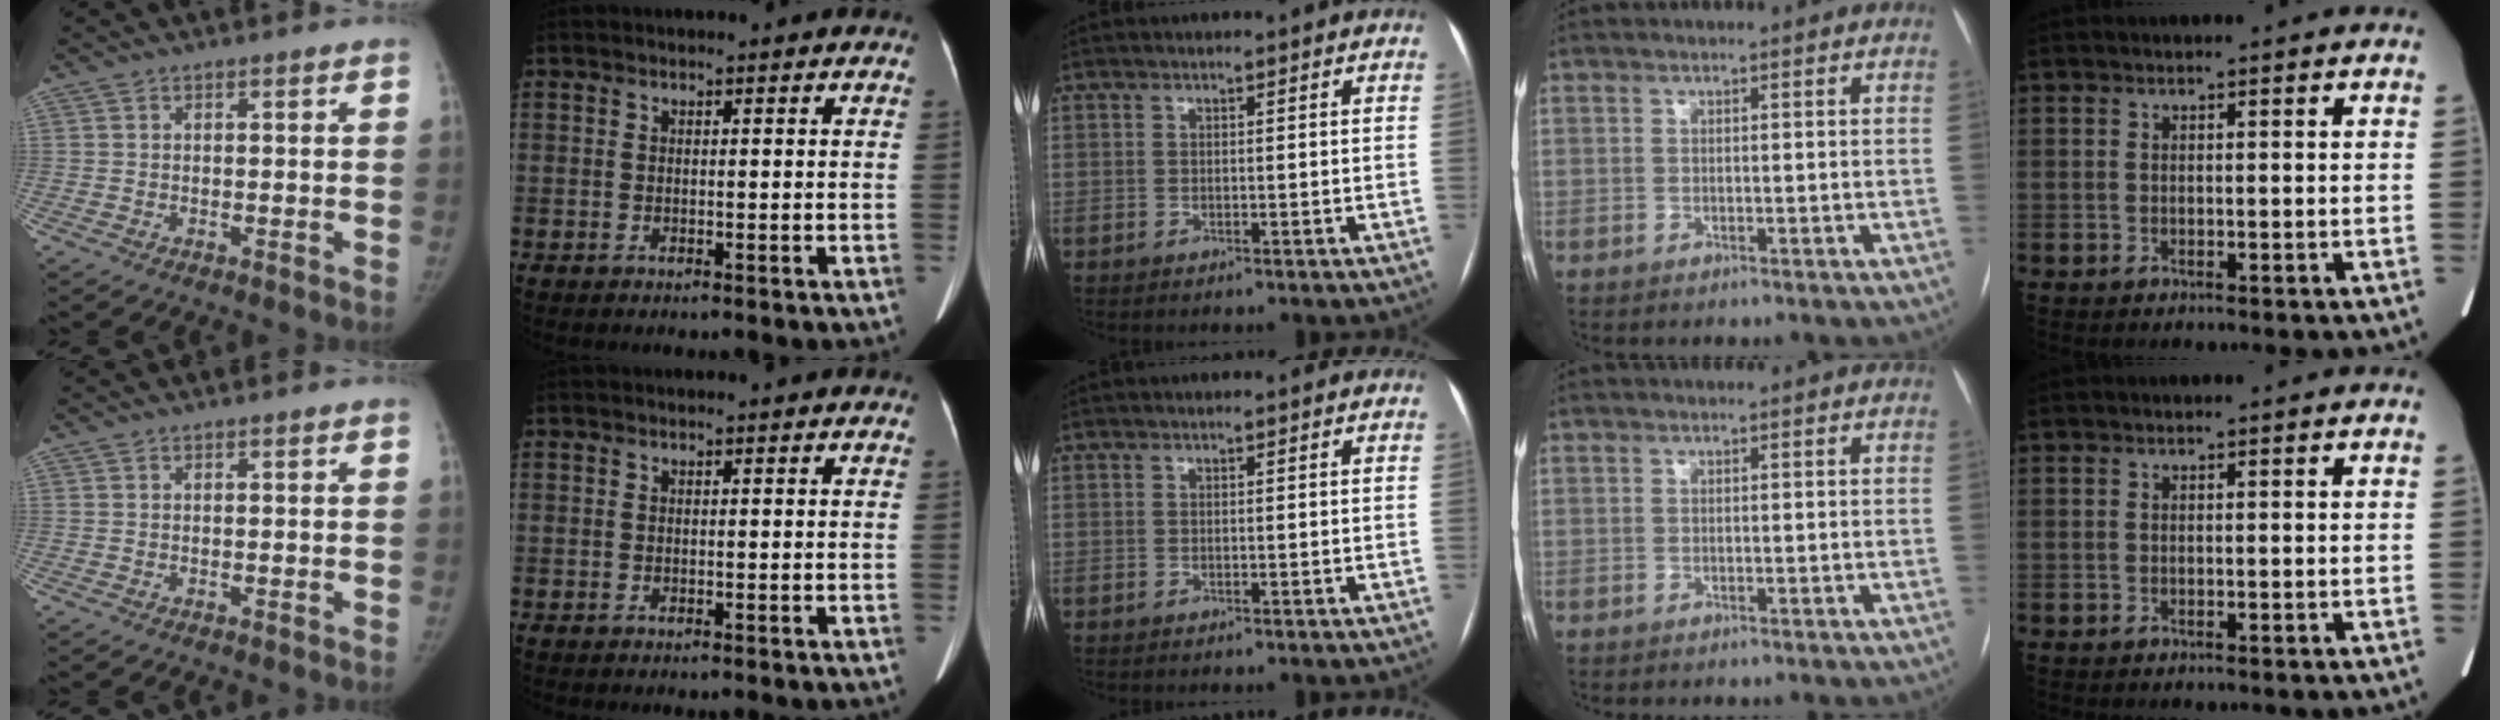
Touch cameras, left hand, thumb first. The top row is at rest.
{}